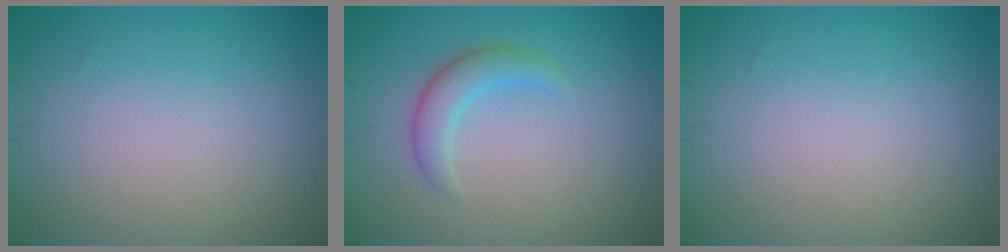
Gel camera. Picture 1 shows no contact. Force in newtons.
{"total": 2.5, "press": 2.4, "slide": 0.2}
{"total": 0.0}